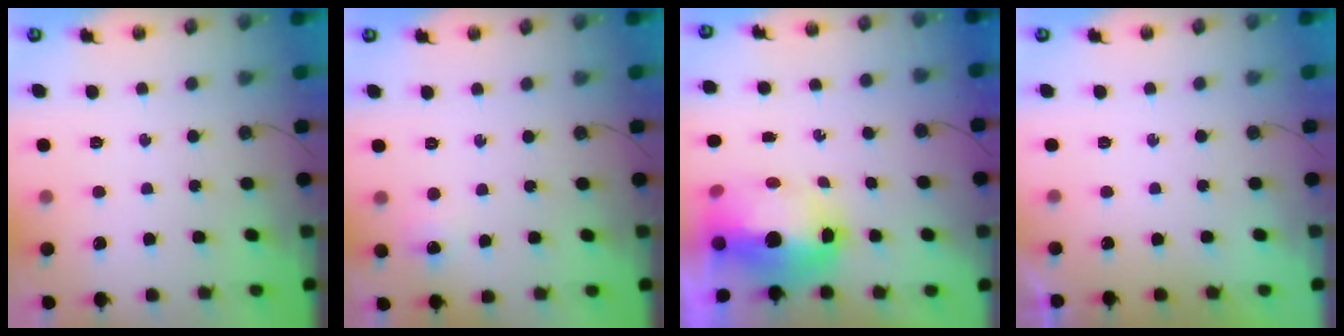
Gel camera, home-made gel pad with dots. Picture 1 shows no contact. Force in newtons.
{"total": 4.9, "press": 4.9, "slide": 0.7}
{"total": 12.2, "press": 12.1, "slide": 1.6}
{"total": 0.0}